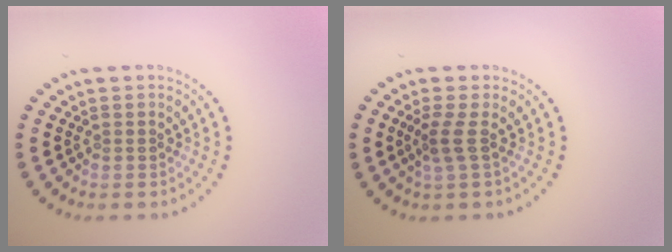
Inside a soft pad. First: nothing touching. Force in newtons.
{"total": 2.0, "press": 1.3, "slide": 1.5}